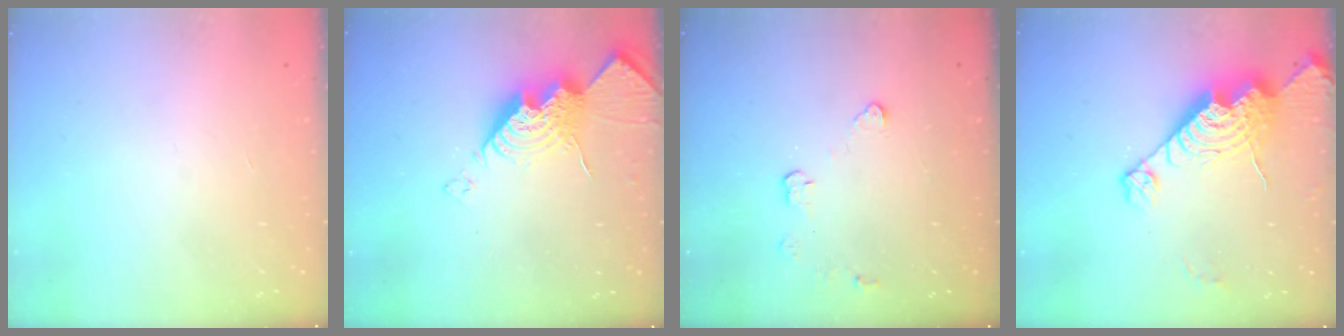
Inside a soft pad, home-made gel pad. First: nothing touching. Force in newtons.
{"total": 14.5, "press": 14.4, "slide": 1.2}
{"total": 4.1, "press": 4.1, "slide": 0.4}
{"total": 17.6, "press": 17.5, "slide": 1.8}